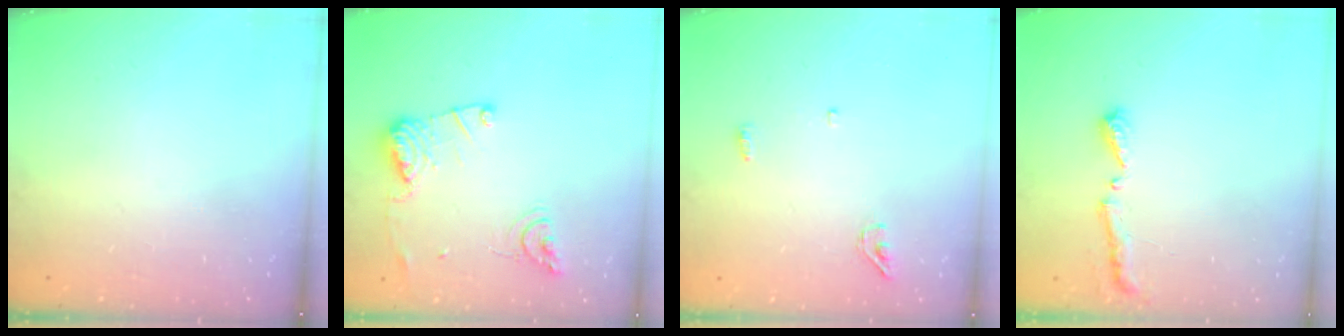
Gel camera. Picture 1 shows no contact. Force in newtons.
{"total": 12.9, "press": 12.8, "slide": 1.5}
{"total": 3.7, "press": 3.6, "slide": 0.9}
{"total": 5.1, "press": 5.0, "slide": 0.6}